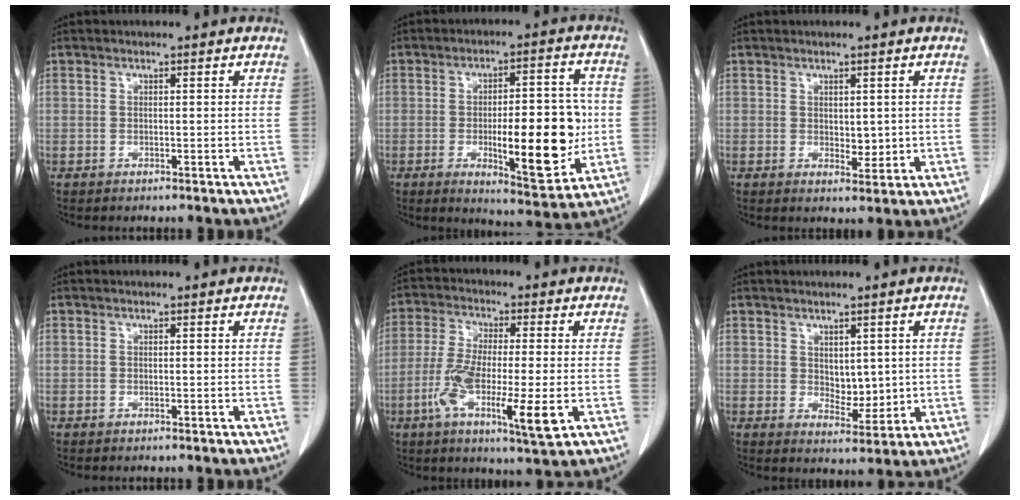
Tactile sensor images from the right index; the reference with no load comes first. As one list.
[{"total": 14.5, "force": [-2.0, 4.2, 13.8], "torque": [-0.194, 0.005, -0.020]}, {"total": 2.7, "force": [0.2, 1.5, 2.2], "torque": [-0.029, -0.007, 0.011]}, {"total": 0.0}, {"total": 12.3, "force": [-3.5, 1.8, 11.7], "torque": [-0.212, -0.019, -0.063]}, {"total": 4.5, "force": [0.8, 2.6, 3.5], "torque": [-0.051, -0.006, 0.025]}]